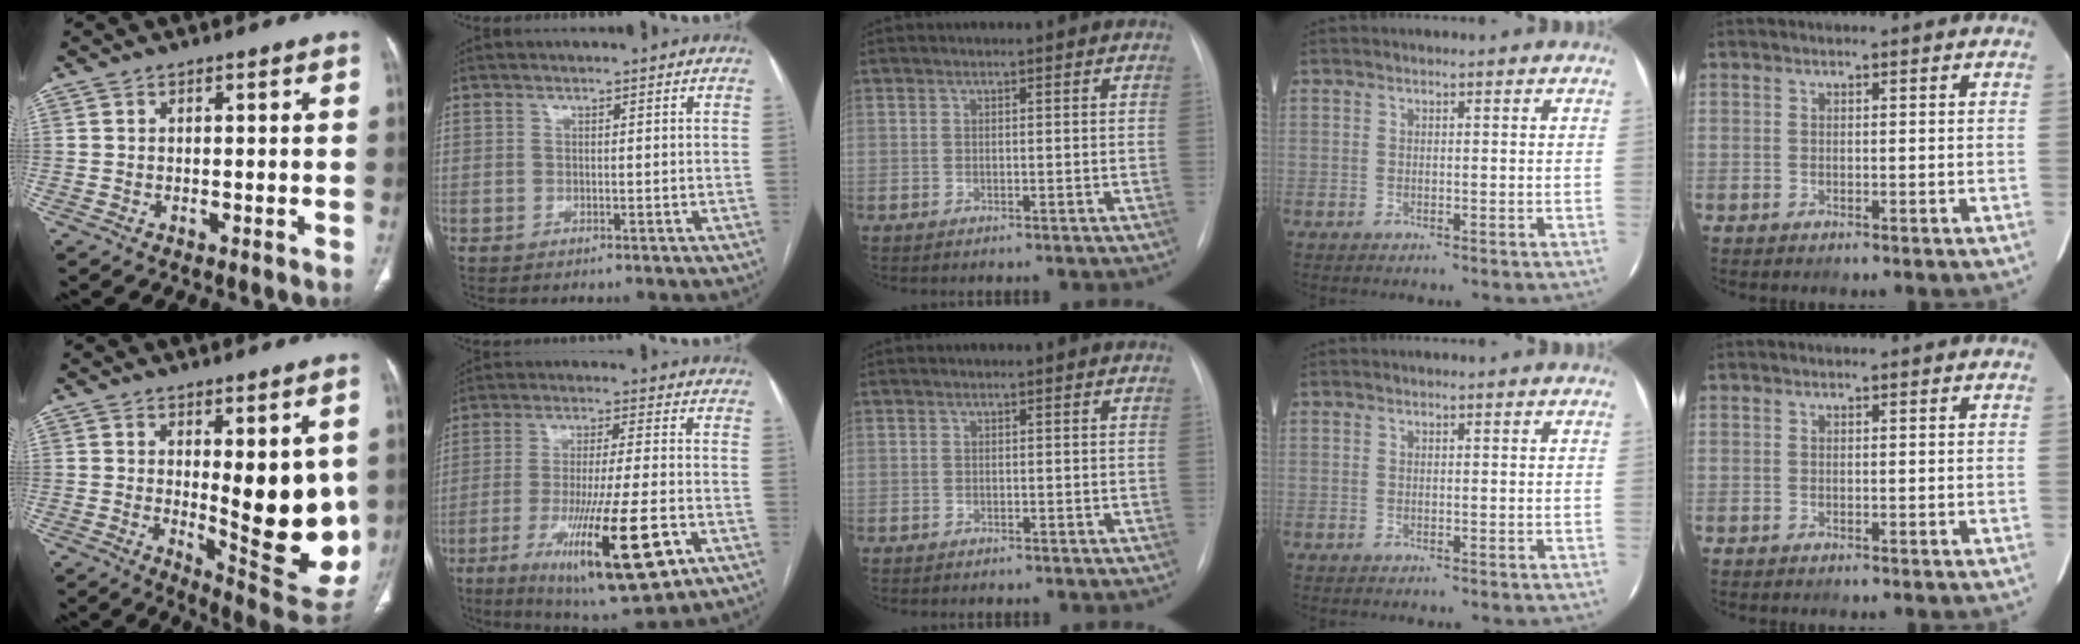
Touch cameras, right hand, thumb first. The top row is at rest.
{"thumb": {"total": 18.1, "force": [0.7, 6.2, 17.0], "torque": [-0.191, -0.043, 0.029]}, "index": {"total": 18.3, "force": [-7.4, 2.2, 16.6], "torque": [-0.277, -0.035, -0.110]}, "middle": {"total": 1.0, "force": [-0.7, 0.7, 0.1], "torque": [-0.008, 0.004, -0.012]}}